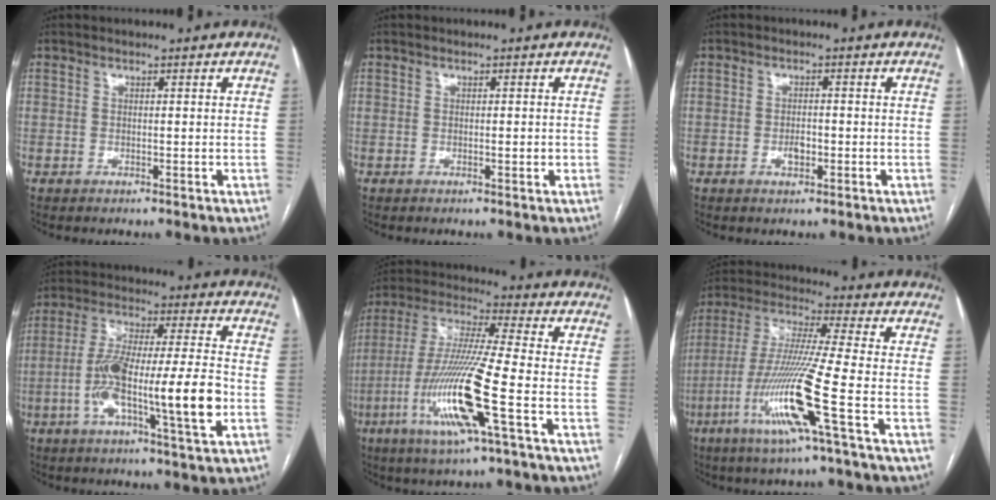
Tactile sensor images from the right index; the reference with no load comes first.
{"total": 0.9, "force": [-0.1, 0.3, 0.8], "torque": [-0.011, 0.000, -0.001]}
{"total": 2.2, "force": [-0.8, 1.1, 1.8], "torque": [-0.031, 0.003, -0.010]}
{"total": 16.2, "force": [-3.9, 1.3, 15.7], "torque": [-0.285, 0.005, -0.070]}
{"total": 16.2, "force": [-5.7, -0.1, 15.1], "torque": [-0.315, -0.018, -0.112]}
{"total": 14.9, "force": [-5.9, -1.5, 13.6], "torque": [-0.281, -0.023, -0.117]}